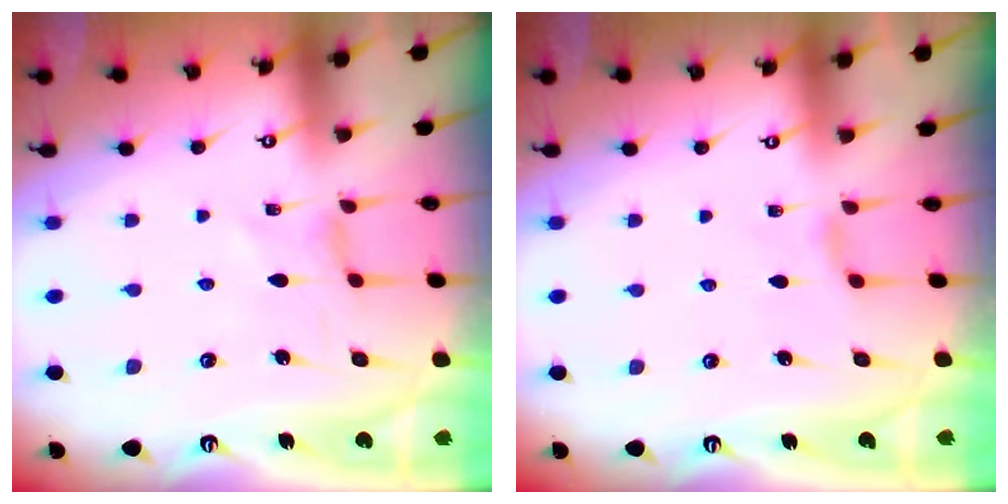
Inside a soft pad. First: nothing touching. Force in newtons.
{"total": 3.3, "press": 3.3, "slide": 0.5}